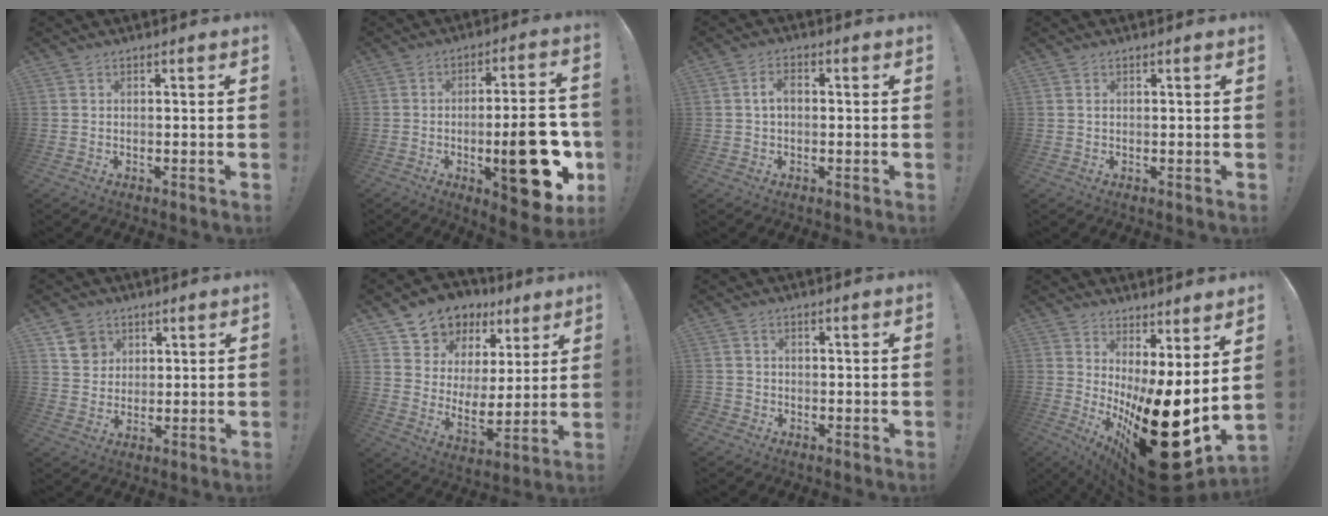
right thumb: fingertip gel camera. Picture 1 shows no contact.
{"total": 22.0, "force": [-5.2, 8.1, 19.8], "torque": [-0.249, 0.015, -0.064]}
{"total": 3.9, "force": [0.3, 2.2, 3.2], "torque": [-0.052, 0.007, 0.005]}
{"total": 0.7, "force": [0.3, 0.3, 0.5], "torque": [-0.014, 0.004, 0.006]}
{"total": 6.9, "force": [3.6, 5.8, 1.2], "torque": [-0.010, -0.018, 0.071]}
{"total": 8.8, "force": [6.1, 6.3, 1.1], "torque": [-0.019, -0.065, 0.117]}
{"total": 1.8, "force": [-1.0, 1.4, 0.6], "torque": [-0.011, 0.008, -0.017]}
{"total": 20.5, "force": [-5.7, 5.0, 19.0], "torque": [-0.249, -0.013, -0.078]}